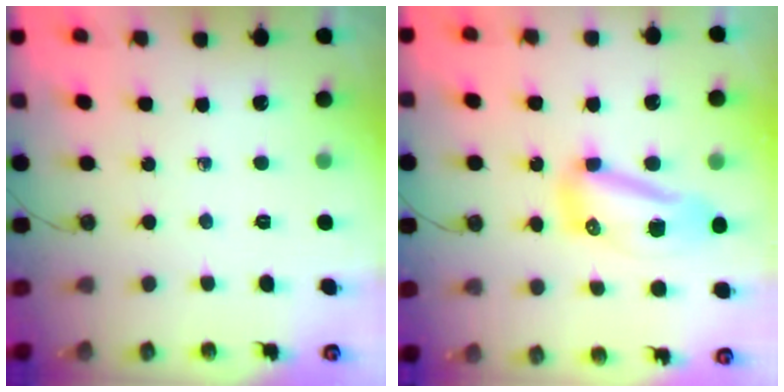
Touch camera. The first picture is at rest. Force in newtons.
{"total": 21.3, "press": 14.3, "slide": 15.7}